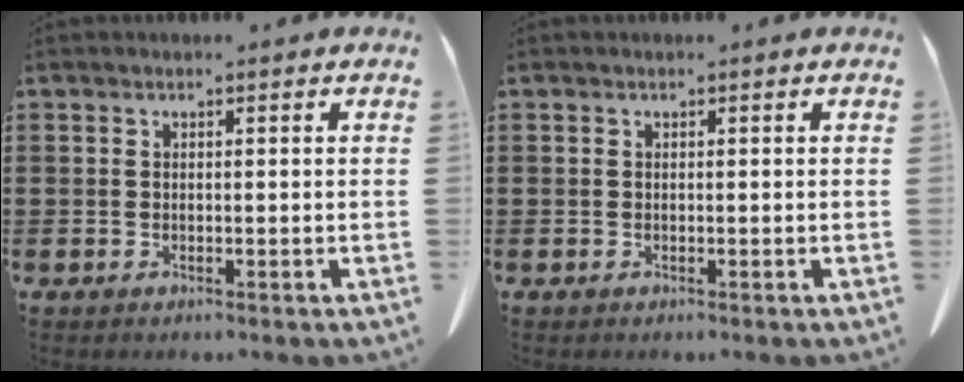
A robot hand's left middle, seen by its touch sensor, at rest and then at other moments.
{"total": 0.0}